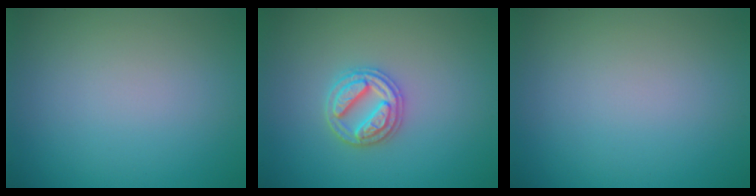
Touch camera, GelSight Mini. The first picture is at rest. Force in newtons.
{"total": 3.0, "press": 2.9, "slide": 0.4}
{"total": 0.0}